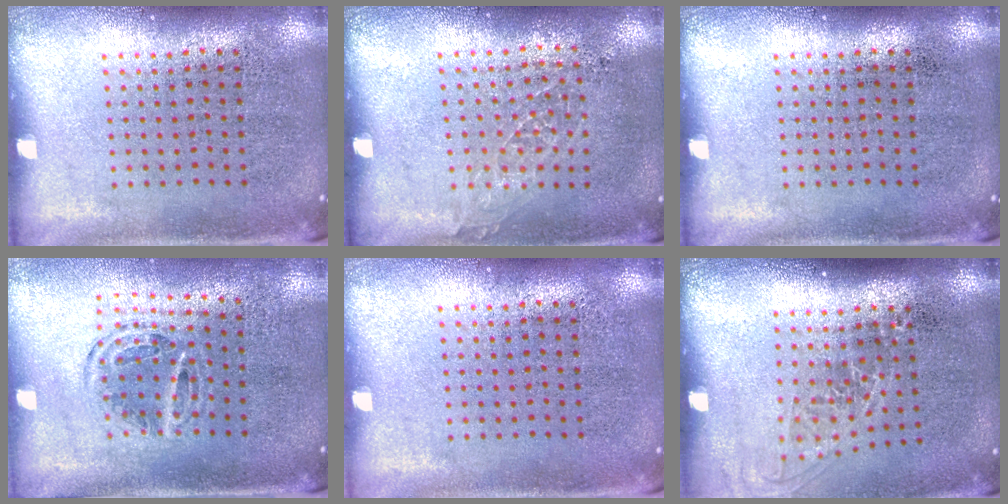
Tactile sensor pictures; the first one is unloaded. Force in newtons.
{"total": 0.9, "press": 0.8, "slide": 0.2}
{"total": 0.0}
{"total": 1.0, "press": 1.0, "slide": 0.2}
{"total": 0.0}
{"total": 1.4, "press": 1.1, "slide": 0.9}